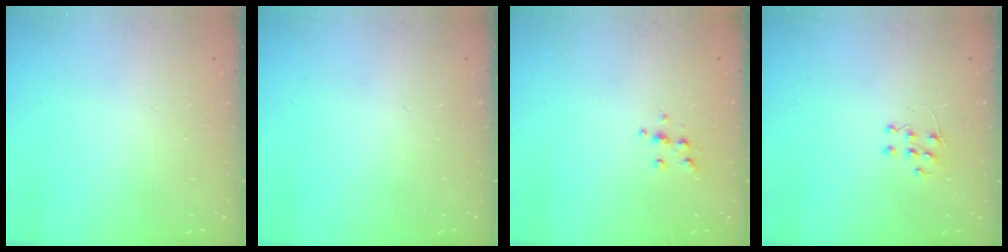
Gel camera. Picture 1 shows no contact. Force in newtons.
{"total": 0.0}
{"total": 4.7, "press": 4.6, "slide": 0.5}
{"total": 5.7, "press": 5.6, "slide": 0.4}